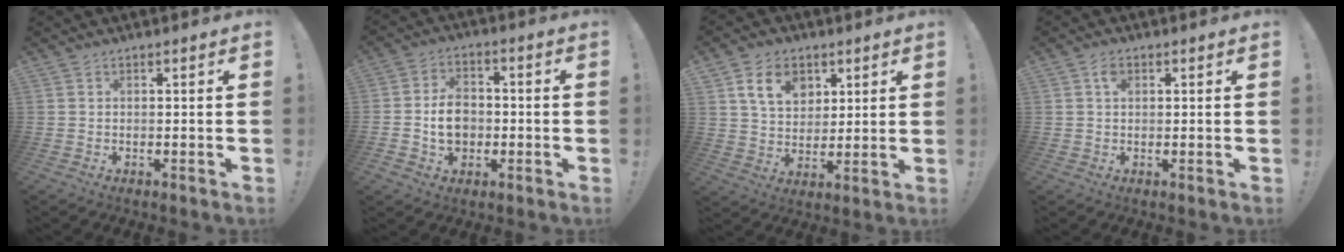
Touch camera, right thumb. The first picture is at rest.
{"total": 9.3, "force": [-1.2, 7.4, 5.5], "torque": [-0.087, 0.009, -0.022]}
{"total": 11.8, "force": [5.7, 8.6, 5.6], "torque": [-0.080, -0.018, 0.109]}
{"total": 2.5, "force": [0.9, 1.7, 1.6], "torque": [-0.021, 0.000, 0.013]}